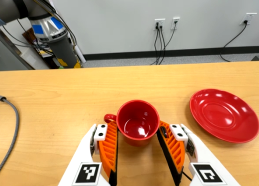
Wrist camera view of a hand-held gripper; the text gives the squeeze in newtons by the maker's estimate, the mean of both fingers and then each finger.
{"total": 2.7, "left": 2.4, "right": 3.0}